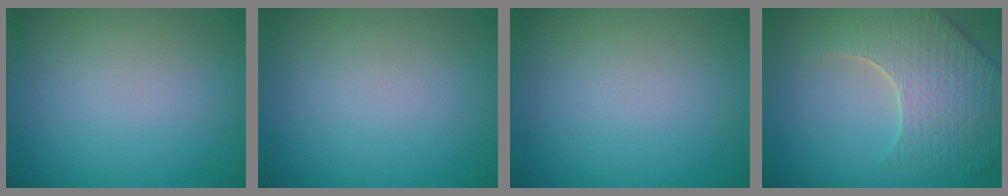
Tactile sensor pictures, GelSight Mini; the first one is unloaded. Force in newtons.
{"total": 0.0}
{"total": 0.0}
{"total": 7.9, "press": 5.9, "slide": 5.3}